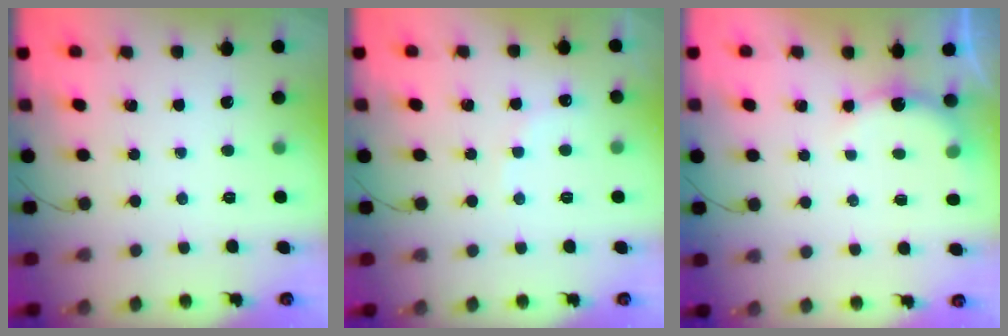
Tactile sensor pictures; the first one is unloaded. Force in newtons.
{"total": 7.7, "press": 7.6, "slide": 1.3}
{"total": 3.8, "press": 3.8, "slide": 0.4}